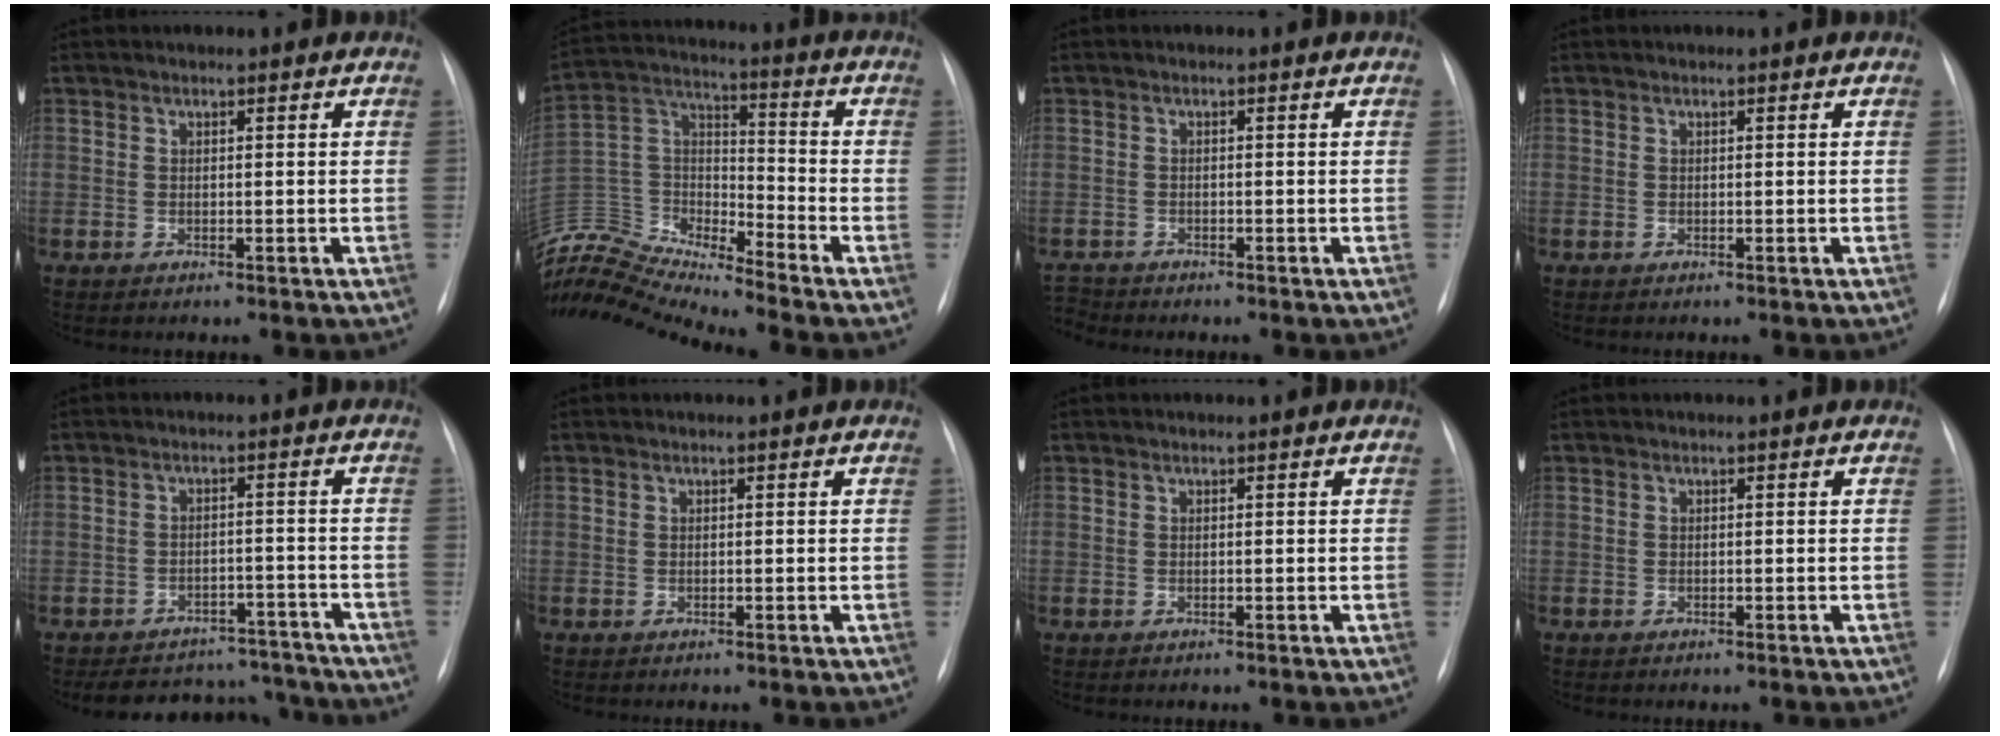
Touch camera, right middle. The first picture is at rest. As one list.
[{"total": 16.3, "force": [-15.8, -0.5, 3.9], "torque": [-0.076, 0.038, -0.303]}, {"total": 1.9, "force": [-1.9, 0.1, -0.3], "torque": [0.006, -0.012, -0.033]}, {"total": 0.0}, {"total": 12.2, "force": [-11.2, 4.2, 2.1], "torque": [-0.021, 0.023, -0.140]}, {"total": 0.0}, {"total": 0.0}, {"total": 0.0}]